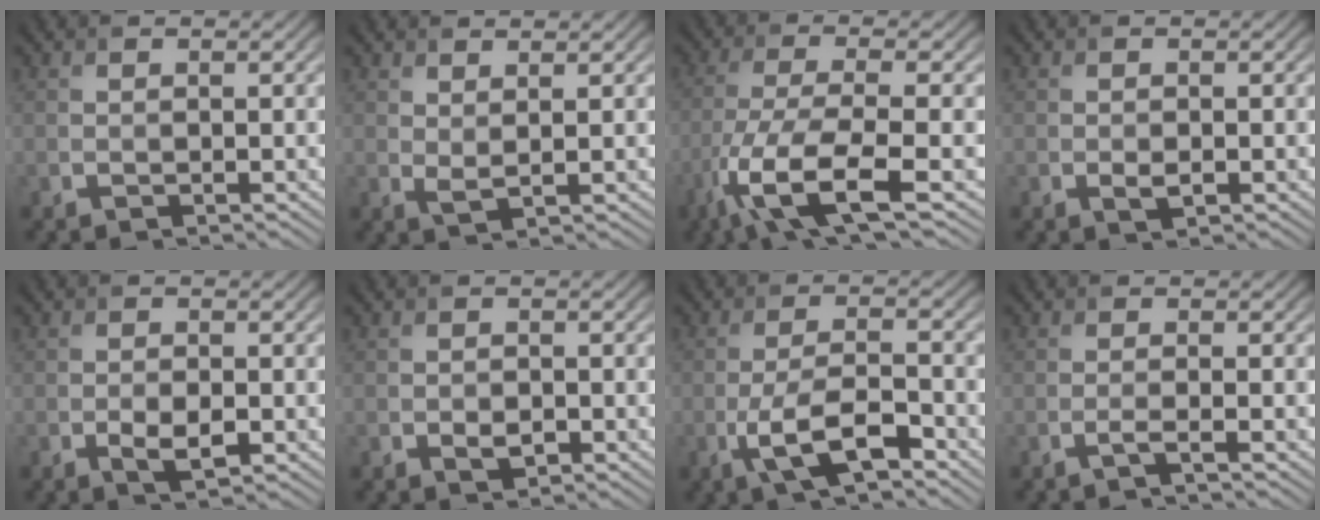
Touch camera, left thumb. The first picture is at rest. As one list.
[{"total": 1.6, "force": [1.2, 0.4, 1.0], "torque": [-0.028, -0.005, 0.026]}, {"total": 9.7, "force": [-4.8, 2.5, 8.0], "torque": [-0.166, -0.011, -0.104]}, {"total": 1.4, "force": [-0.5, 0.8, 1.0], "torque": [-0.020, -0.003, -0.008]}, {"total": 2.9, "force": [-1.0, 1.5, 2.3], "torque": [-0.048, -0.009, -0.015]}, {"total": 1.7, "force": [-0.8, 1.1, 1.1], "torque": [-0.019, -0.005, -0.013]}, {"total": 6.7, "force": [-3.4, 2.2, 5.4], "torque": [-0.109, 0.003, -0.066]}, {"total": 1.4, "force": [-0.7, 0.1, 1.2], "torque": [-0.019, 0.003, -0.020]}]